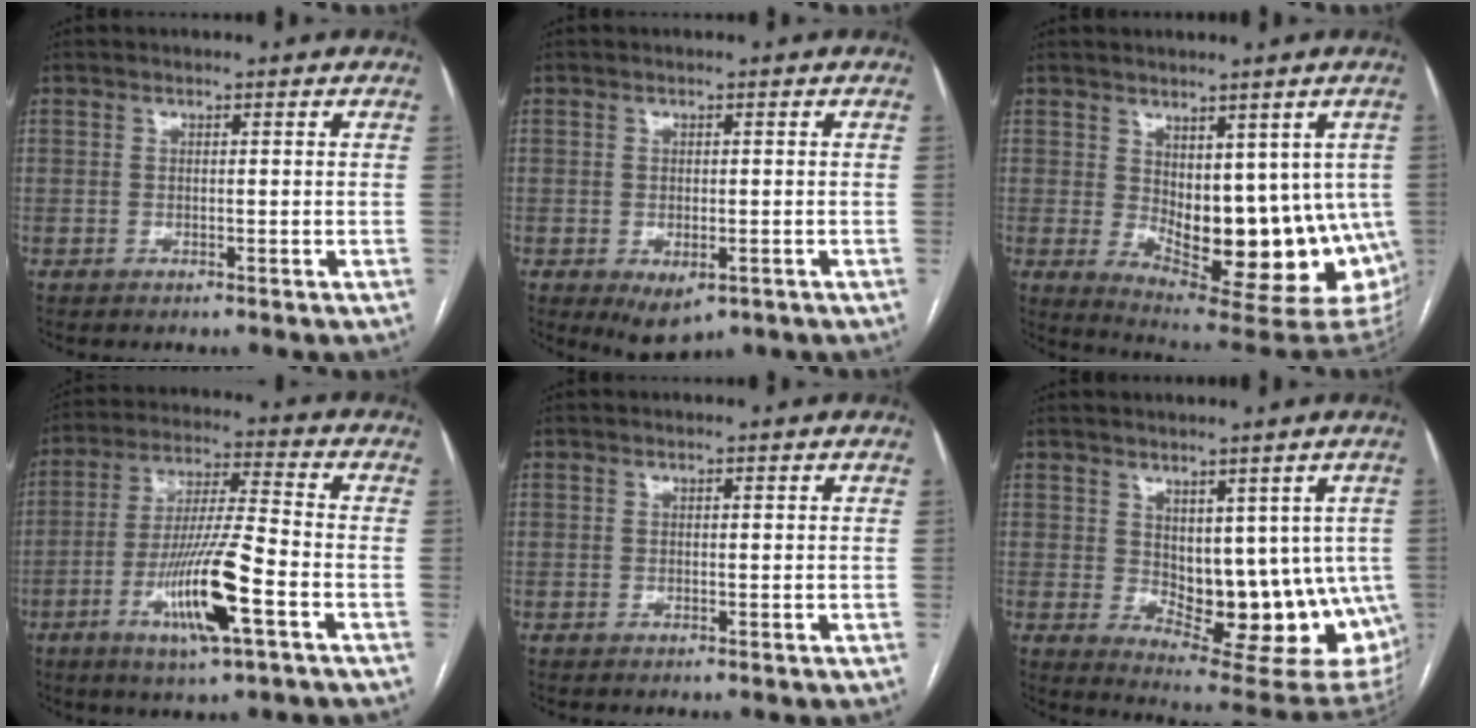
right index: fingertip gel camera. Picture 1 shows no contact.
{"total": 4.4, "force": [-1.8, 2.3, 3.3], "torque": [-0.045, -0.008, -0.011]}
{"total": 17.6, "force": [-1.7, 8.0, 15.6], "torque": [-0.154, -0.013, -0.002]}
{"total": 13.6, "force": [-5.1, 0.7, 12.6], "torque": [-0.242, -0.012, -0.092]}
{"total": 0.6, "force": [0.2, 0.2, 0.5], "torque": [-0.007, 0.000, 0.003]}
{"total": 15.8, "force": [-0.2, 8.1, 13.6], "torque": [-0.144, -0.010, 0.018]}